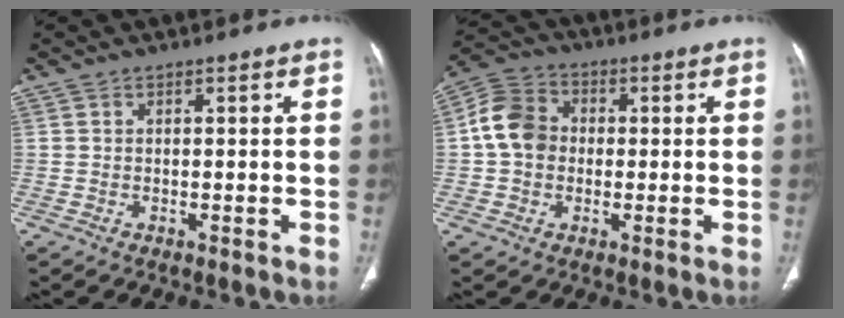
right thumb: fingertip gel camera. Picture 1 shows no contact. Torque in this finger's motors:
{"motor_torque": [0.11, 0.13, 0.74, -0.15, 0.00]}